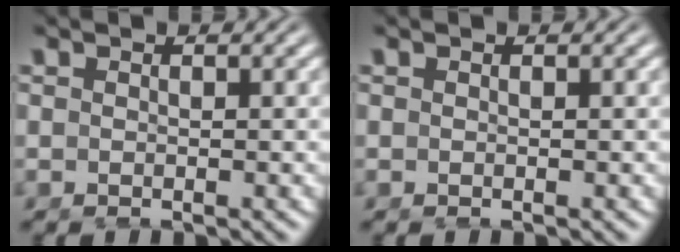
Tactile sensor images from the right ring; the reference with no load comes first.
{"total": 0.0}